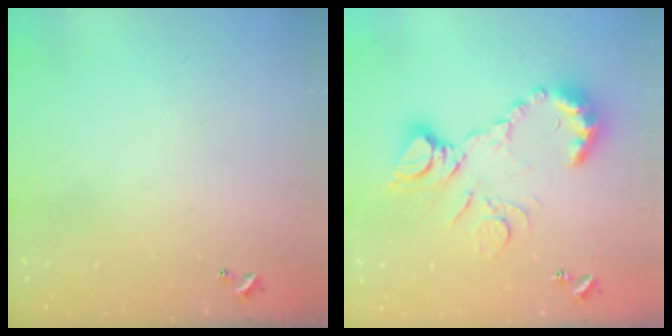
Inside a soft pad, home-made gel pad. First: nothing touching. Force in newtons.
{"total": 14.9, "press": 14.9, "slide": 0.7}